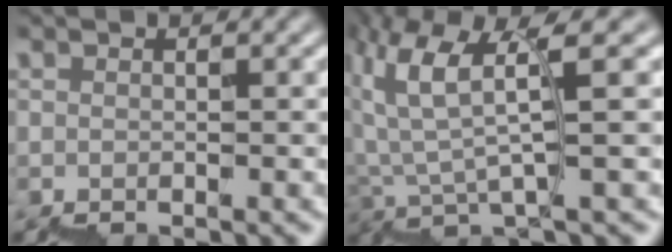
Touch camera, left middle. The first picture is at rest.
{"total": 5.0, "force": [2.9, 0.4, 4.1], "torque": [-0.088, 0.015, 0.050]}